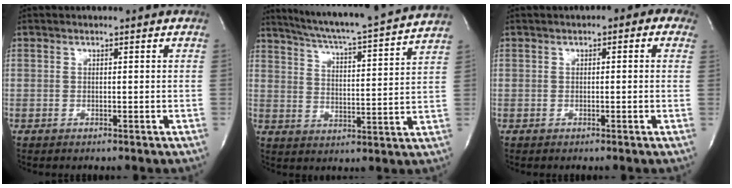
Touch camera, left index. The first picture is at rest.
{"total": 18.4, "force": [16.8, -0.8, 7.4], "torque": [-0.128, -0.022, 0.234]}
{"total": 2.9, "force": [1.0, 1.4, 2.3], "torque": [-0.021, 0.013, 0.001]}